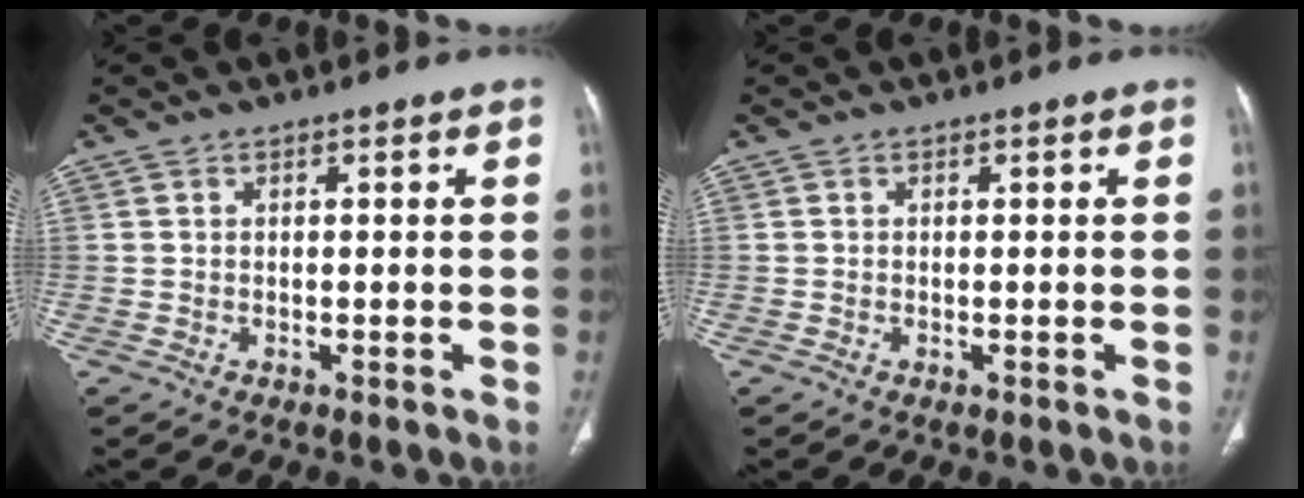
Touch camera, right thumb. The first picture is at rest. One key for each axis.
{"total": 0.0}